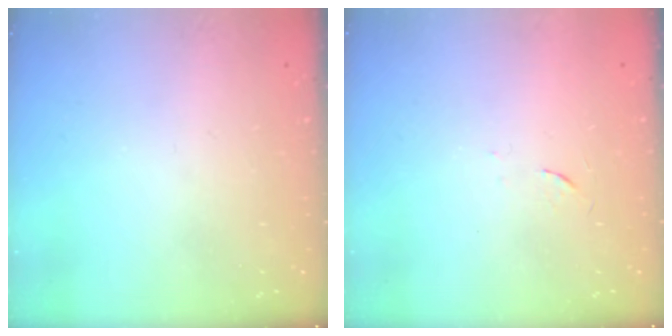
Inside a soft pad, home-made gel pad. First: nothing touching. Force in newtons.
{"total": 3.7, "press": 3.4, "slide": 1.3}